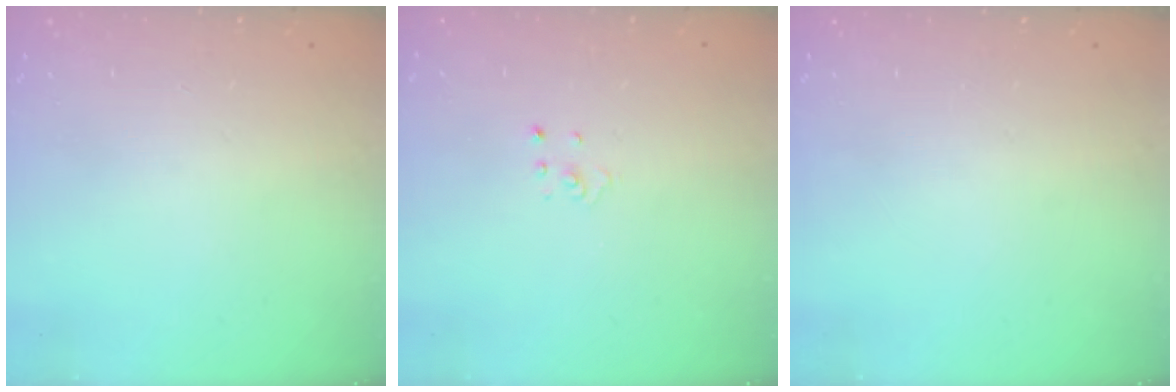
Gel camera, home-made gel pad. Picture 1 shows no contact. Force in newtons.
{"total": 0.9, "press": 0.9, "slide": 0.1}
{"total": 0.0}